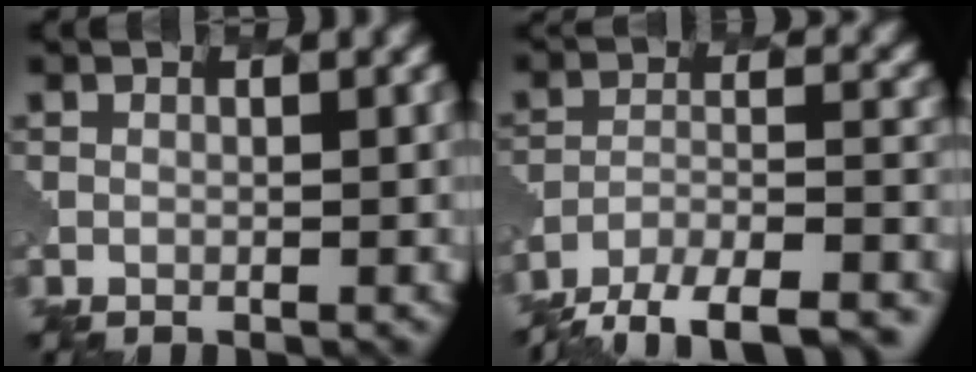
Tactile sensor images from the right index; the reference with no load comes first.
{"total": 14.4, "force": [-12.6, 4.8, 4.9], "torque": [-0.068, -0.007, -0.163]}